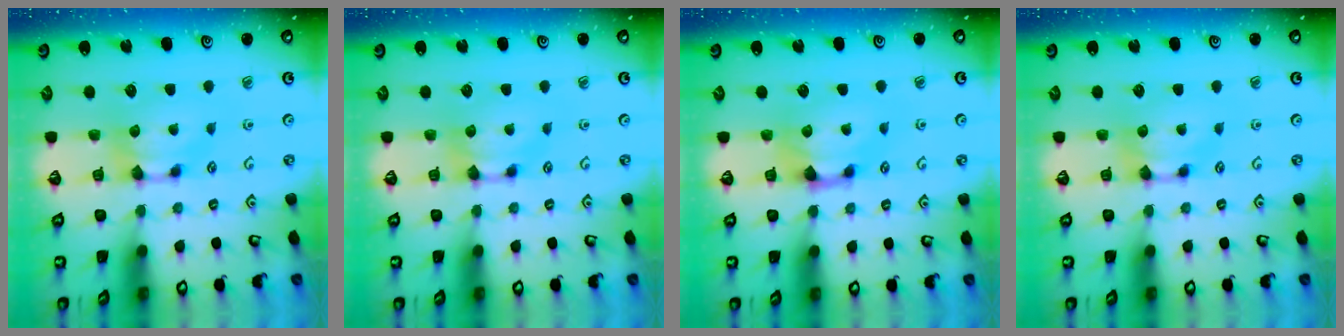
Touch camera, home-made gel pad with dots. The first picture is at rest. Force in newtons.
{"total": 0.0}
{"total": 1.1, "press": 0.5, "slide": 1.0}
{"total": 0.0}